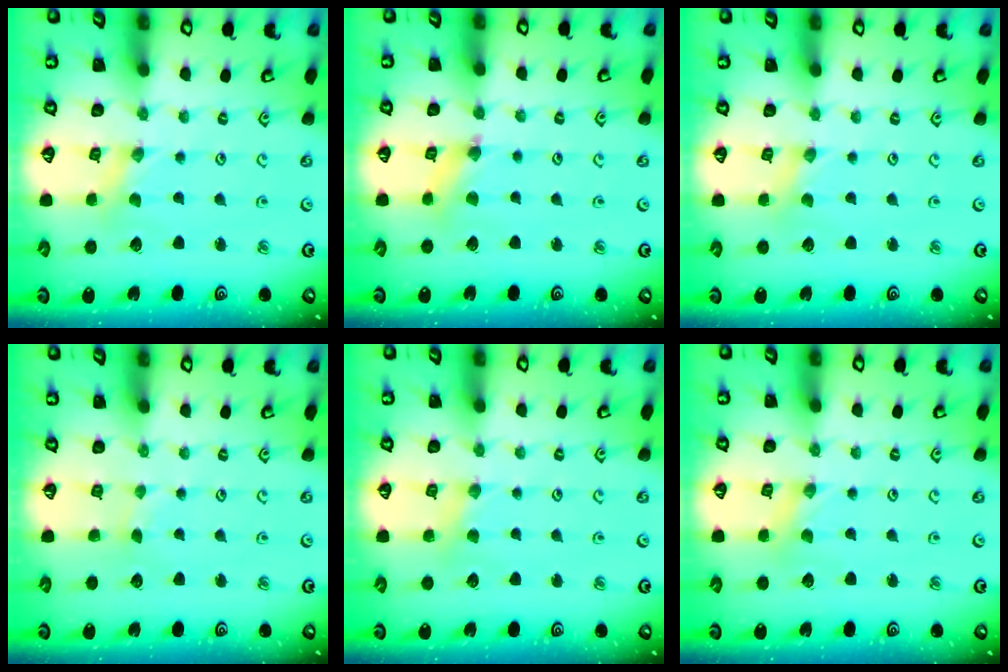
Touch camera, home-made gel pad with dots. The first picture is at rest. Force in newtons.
{"total": 3.2, "press": 3.2, "slide": 0.4}
{"total": 0.0}
{"total": 1.0, "press": 0.9, "slide": 0.2}
{"total": 2.8, "press": 2.8, "slide": 0.4}
{"total": 0.0}